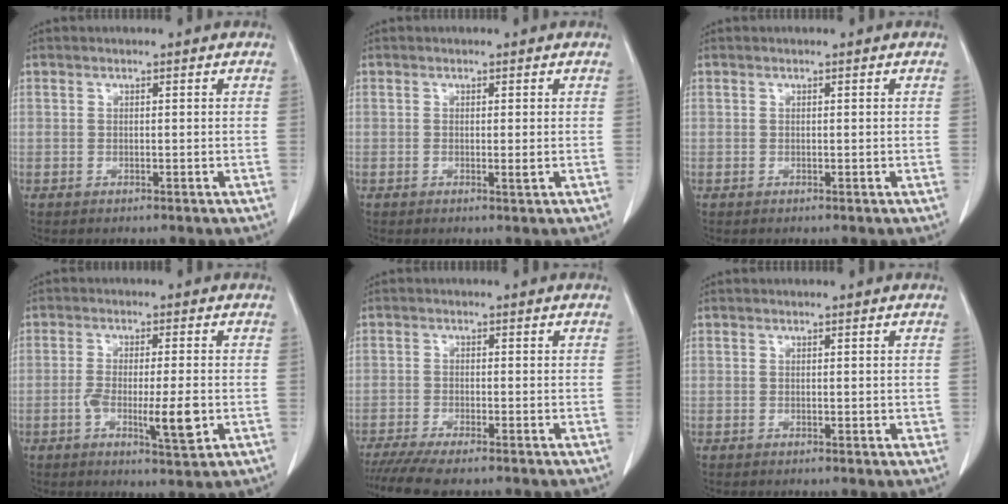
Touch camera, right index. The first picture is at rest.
{"total": 1.0, "force": [-0.2, 0.0, 1.0], "torque": [-0.016, -0.003, -0.002]}
{"total": 0.0}
{"total": 7.3, "force": [-1.9, 1.0, 6.9], "torque": [-0.117, -0.008, -0.030]}
{"total": 7.2, "force": [-5.9, 0.7, 4.0], "torque": [-0.060, -0.016, -0.097]}
{"total": 1.1, "force": [0.0, 0.5, 0.9], "torque": [-0.009, -0.002, 0.004]}